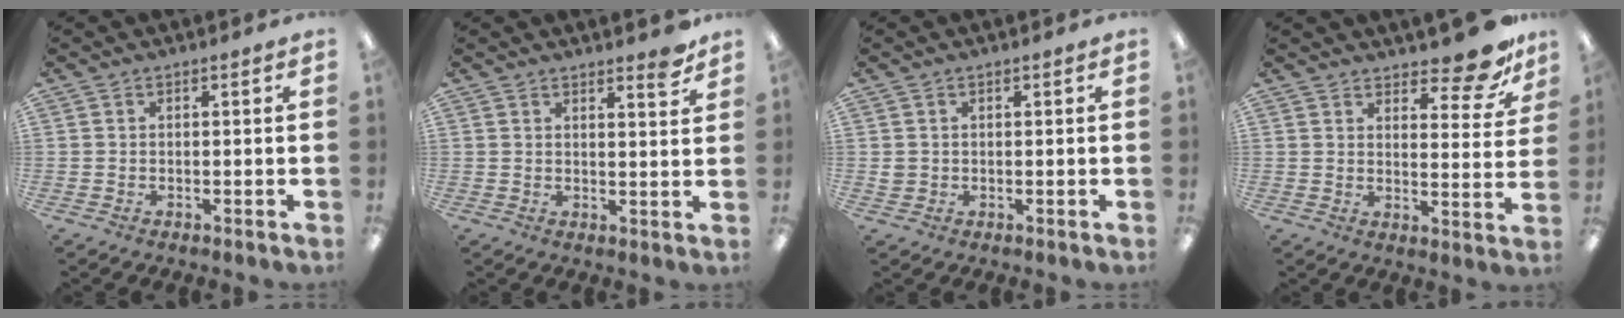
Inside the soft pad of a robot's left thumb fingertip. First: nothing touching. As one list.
[{"total": 3.9, "force": [3.4, 0.8, 1.7], "torque": [-0.009, -0.027, 0.055]}, {"total": 1.5, "force": [0.4, 1.4, 0.4], "torque": [-0.009, 0.003, 0.006]}, {"total": 10.1, "force": [8.5, 2.8, 4.8], "torque": [-0.048, -0.065, 0.145]}]